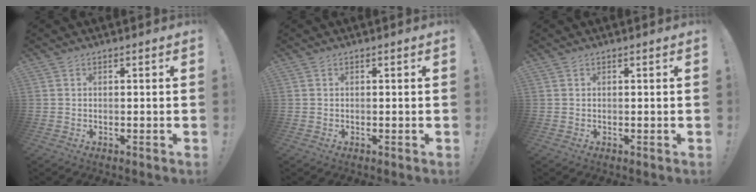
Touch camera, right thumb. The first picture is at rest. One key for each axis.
{"total": 0.0}
{"total": 0.0}